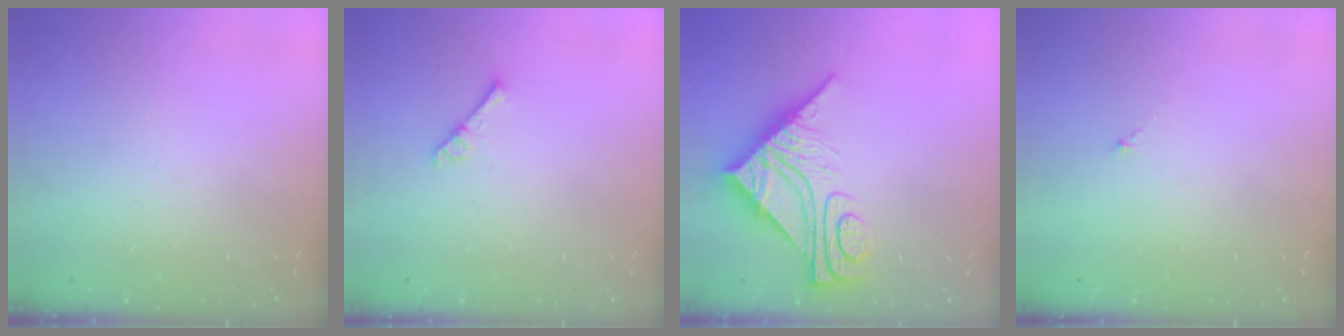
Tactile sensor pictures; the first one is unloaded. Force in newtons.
{"total": 2.6, "press": 2.6, "slide": 0.3}
{"total": 11.7, "press": 11.7, "slide": 1.1}
{"total": 0.0}